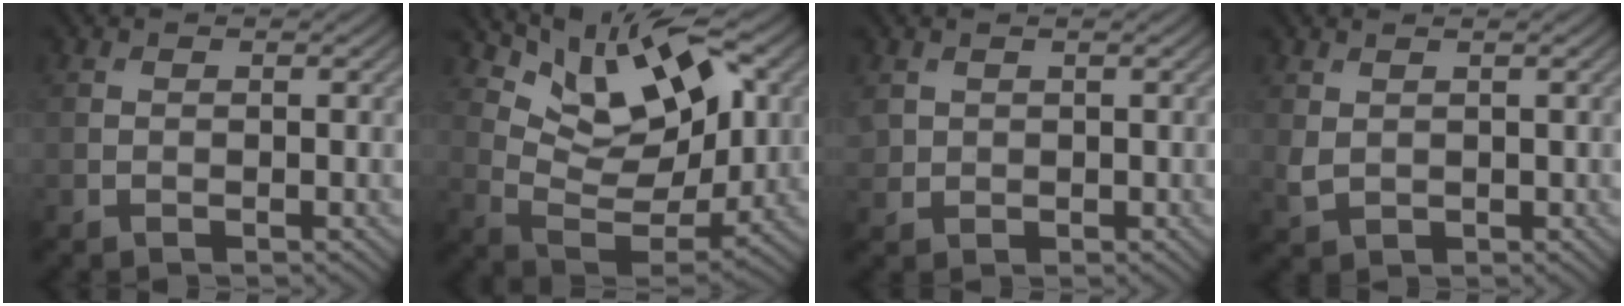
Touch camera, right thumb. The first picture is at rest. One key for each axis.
{"total": 11.7, "fx": 5.8, "fy": 5.9, "fz": 8.3, "tx": -0.155, "ty": -0.009, "tz": 0.108}
{"total": 1.8, "fx": 0.8, "fy": 1.5, "fz": 0.7, "tx": -0.022, "ty": -0.002, "tz": 0.019}
{"total": 1.7, "fx": 0.6, "fy": 1.2, "fz": 1.1, "tx": -0.031, "ty": -0.003, "tz": 0.016}